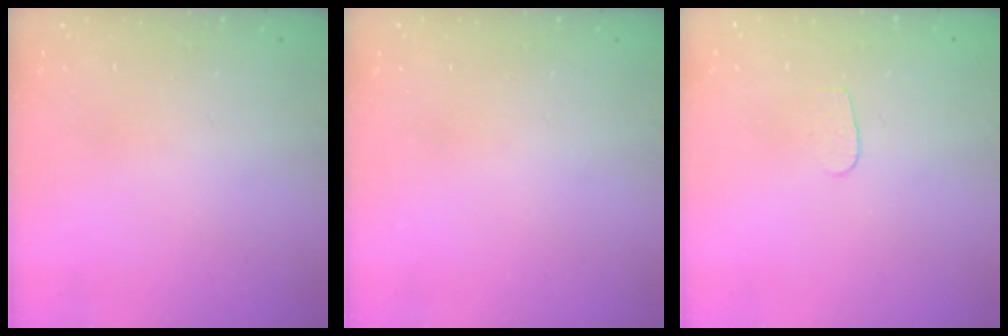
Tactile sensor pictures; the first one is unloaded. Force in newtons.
{"total": 0.0}
{"total": 3.1, "press": 3.1, "slide": 0.2}